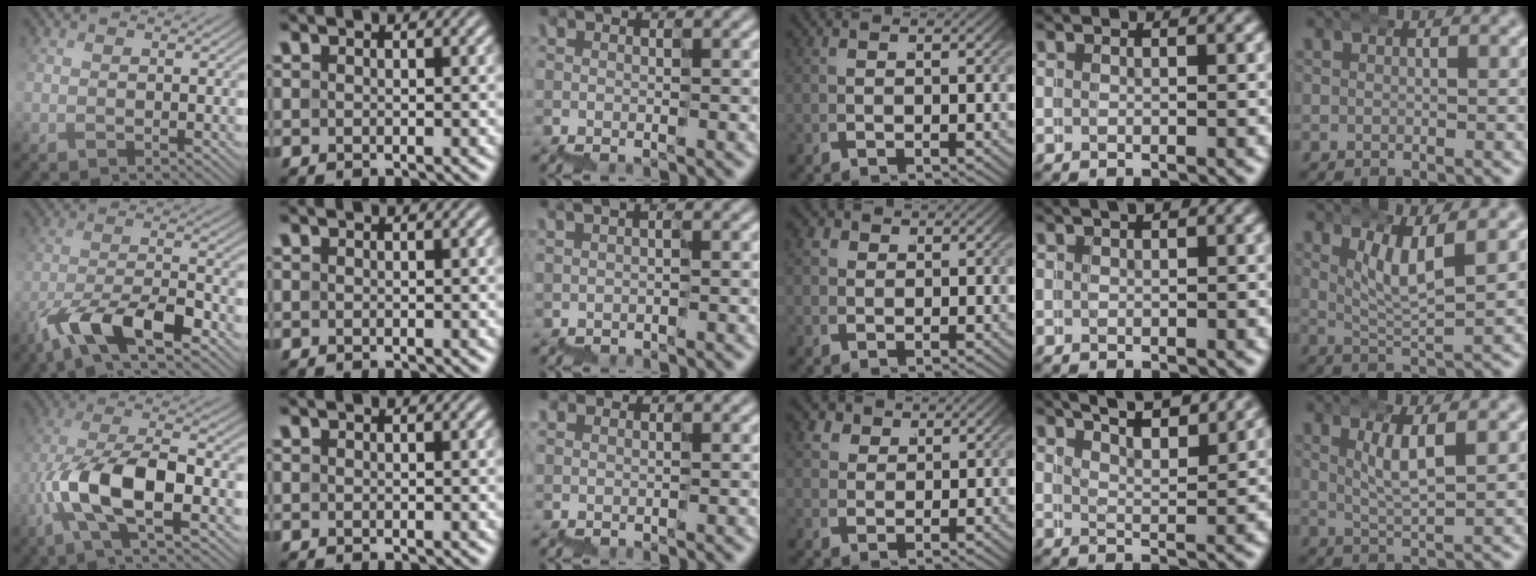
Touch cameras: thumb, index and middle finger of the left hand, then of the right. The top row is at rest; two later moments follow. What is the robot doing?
{"motion": "wrap", "object": "belt"}